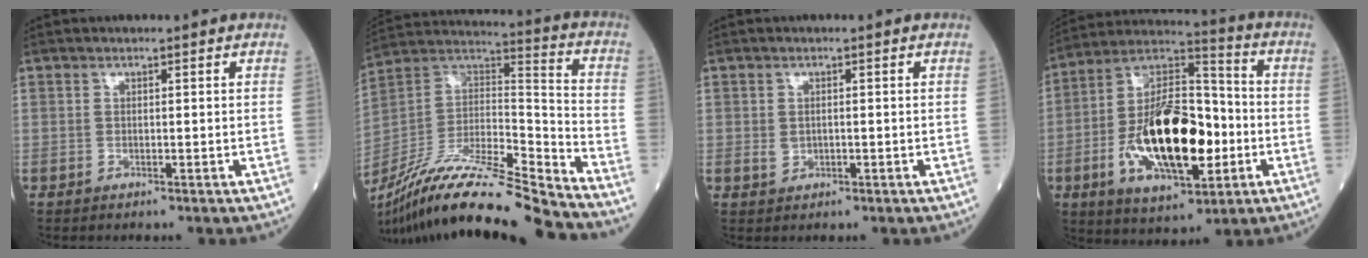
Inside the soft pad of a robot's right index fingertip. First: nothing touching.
{"total": 23.8, "force": [-20.7, 0.6, 11.7], "torque": [-0.243, -0.002, -0.369]}
{"total": 1.5, "force": [-0.1, 1.2, 1.0], "torque": [-0.017, -0.001, 0.004]}
{"total": 20.4, "force": [-4.4, 8.0, 18.3], "torque": [-0.343, 0.011, -0.070]}